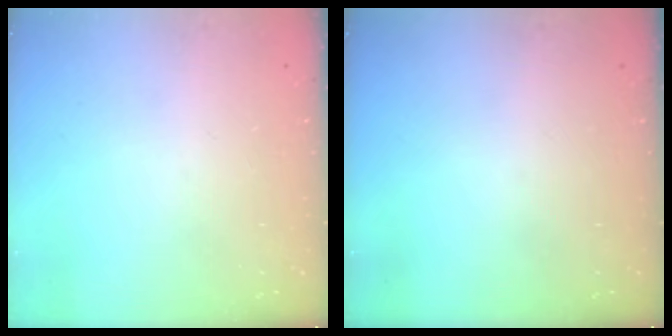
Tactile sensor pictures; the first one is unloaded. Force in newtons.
{"total": 0.0}